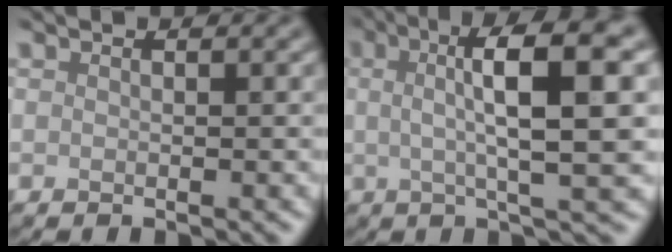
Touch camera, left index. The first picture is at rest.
{"total": 9.4, "force": [1.9, 2.0, 9.0], "torque": [-0.117, 0.016, 0.025]}